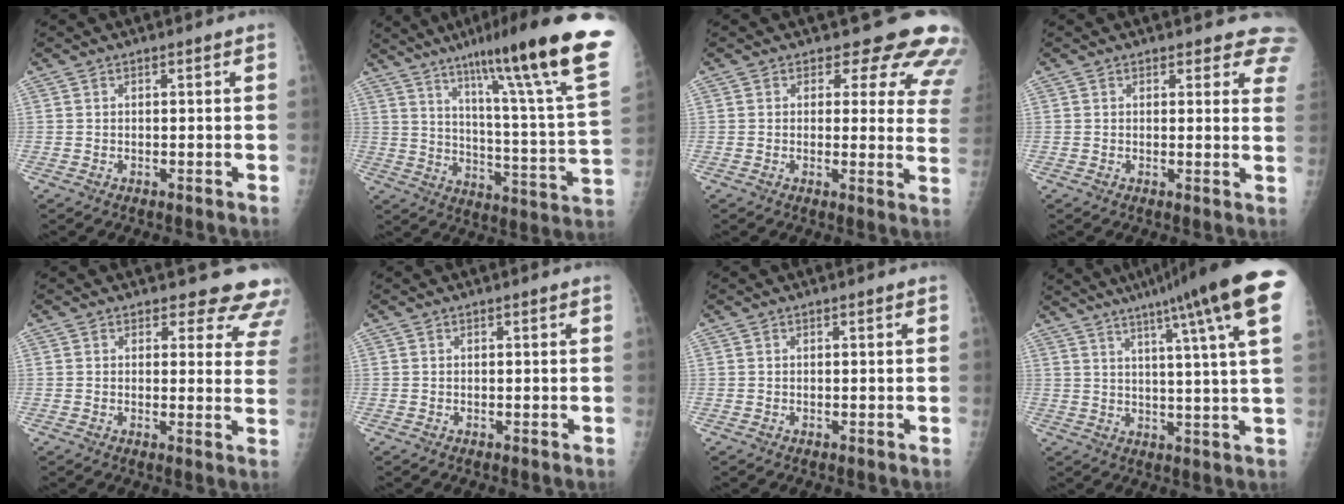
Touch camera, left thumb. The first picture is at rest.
{"total": 27.6, "force": [16.9, 2.4, 21.8], "torque": [-0.295, -0.060, 0.244]}
{"total": 13.0, "force": [11.4, 5.4, 3.3], "torque": [0.020, -0.080, 0.095]}
{"total": 7.4, "force": [6.6, 2.9, 1.6], "torque": [0.037, -0.026, 0.044]}
{"total": 10.9, "force": [10.0, 4.1, 1.6], "torque": [0.038, -0.069, 0.080]}
{"total": 0.0}
{"total": 0.0}
{"total": 18.9, "force": [10.6, 0.6, 15.7], "torque": [-0.221, -0.016, 0.125]}